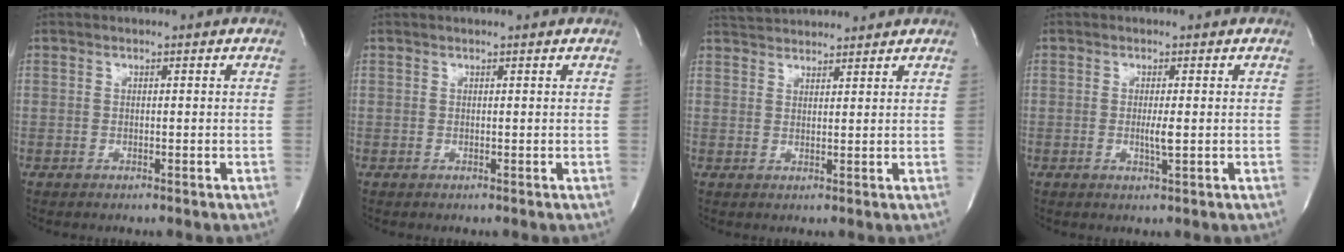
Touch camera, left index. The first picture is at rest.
{"total": 0.6, "force": [0.5, -0.1, 0.2], "torque": [-0.005, 0.005, 0.008]}
{"total": 6.0, "force": [5.9, 0.8, 1.2], "torque": [-0.026, 0.030, 0.091]}
{"total": 1.9, "force": [-0.6, -0.1, 1.8], "torque": [-0.037, -0.010, -0.010]}